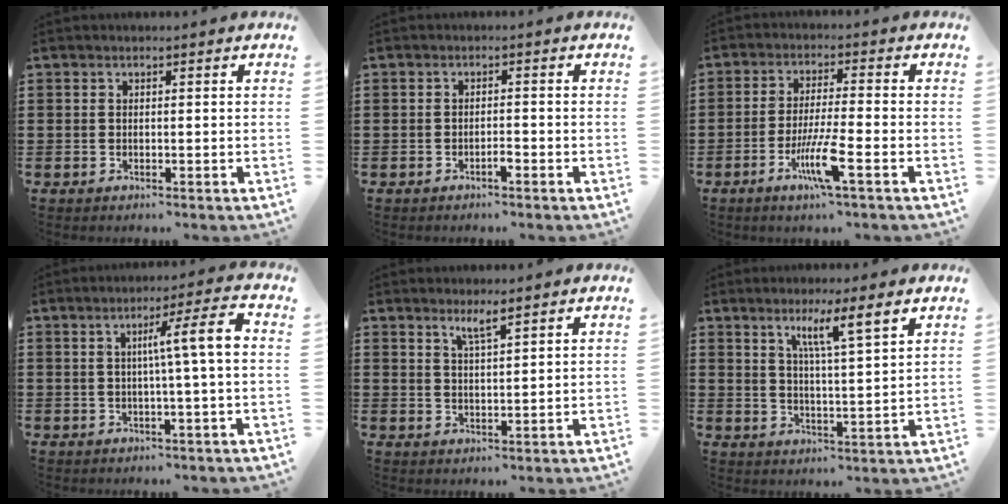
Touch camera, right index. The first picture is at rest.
{"total": 1.3, "force": [-1.0, 0.2, 0.9], "torque": [-0.020, -0.004, -0.017]}
{"total": 7.4, "force": [-3.5, 0.5, 6.5], "torque": [-0.130, -0.013, -0.067]}
{"total": 7.4, "force": [0.6, 0.0, 7.4], "torque": [-0.122, -0.004, -0.003]}
{"total": 2.8, "force": [2.1, 0.1, 1.9], "torque": [-0.040, 0.001, 0.037]}
{"total": 6.5, "force": [3.6, -0.3, 5.5], "torque": [-0.101, -0.006, 0.054]}